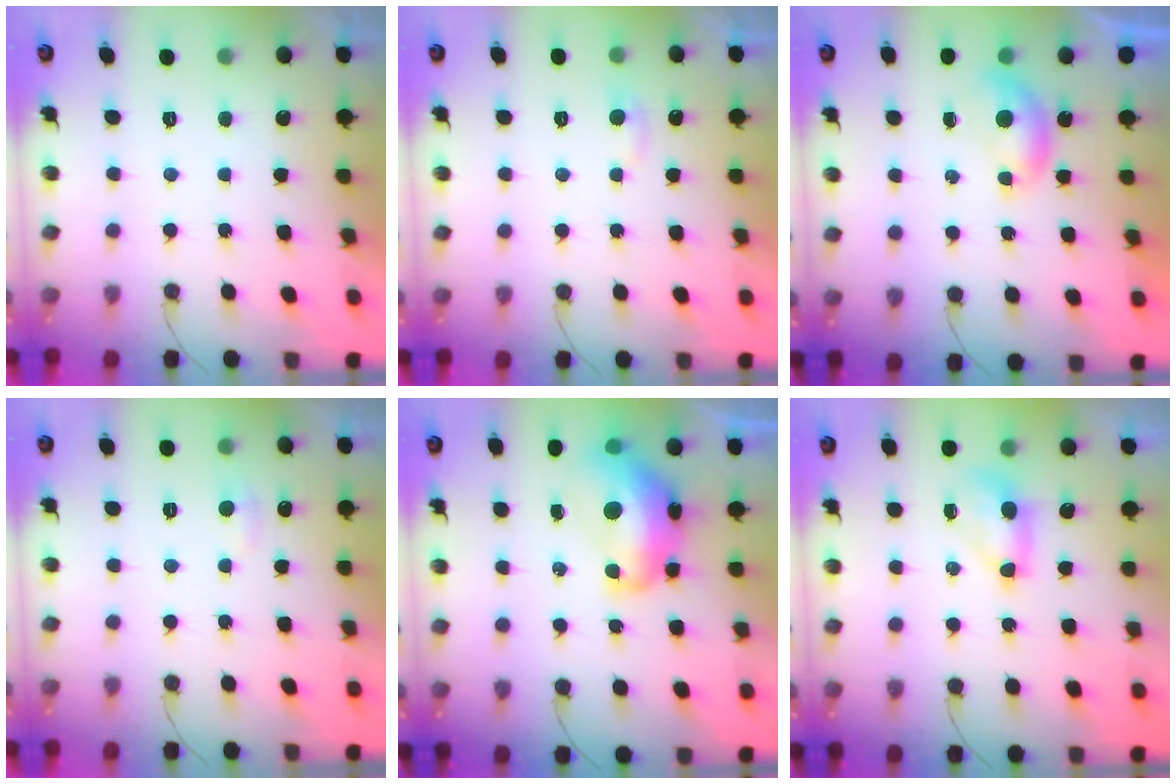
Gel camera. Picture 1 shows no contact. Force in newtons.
{"total": 3.7, "press": 3.7, "slide": 0.4}
{"total": 5.1, "press": 5.1, "slide": 0.6}
{"total": 3.9, "press": 3.8, "slide": 0.4}
{"total": 15.6, "press": 15.5, "slide": 1.5}
{"total": 7.0, "press": 6.9, "slide": 1.1}